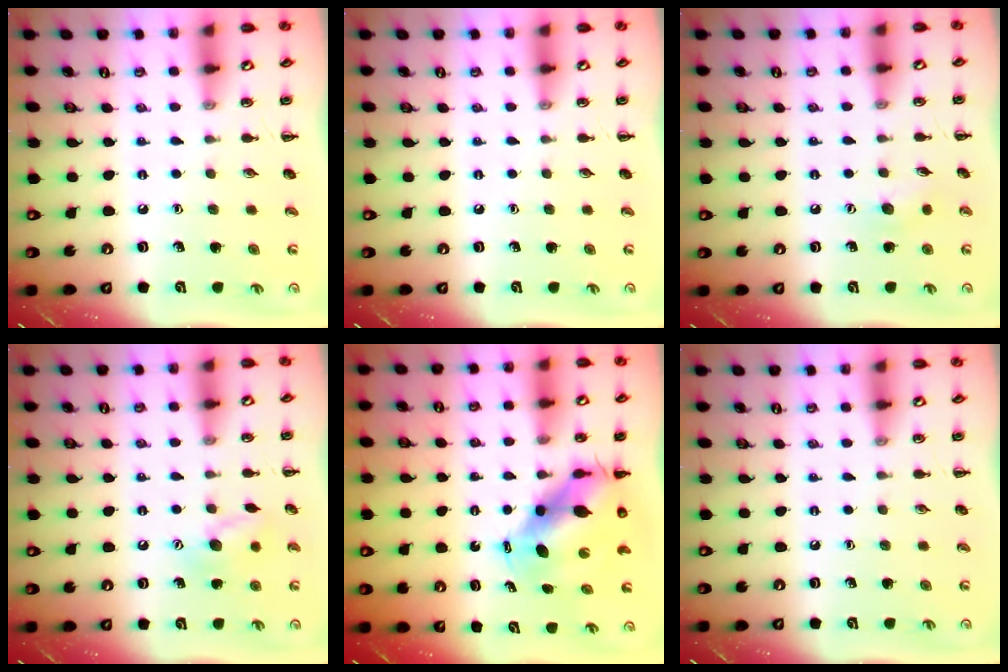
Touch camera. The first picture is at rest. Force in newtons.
{"total": 0.0}
{"total": 6.0, "press": 5.8, "slide": 1.2}
{"total": 10.0, "press": 9.9, "slide": 1.7}
{"total": 9.2, "press": 9.0, "slide": 2.2}
{"total": 0.0}